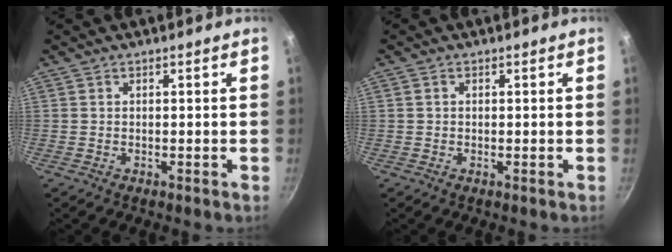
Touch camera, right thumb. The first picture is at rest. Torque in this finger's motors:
{"motor_torque": [-0.13, -0.32, -0.31, -0.04, 0.05]}